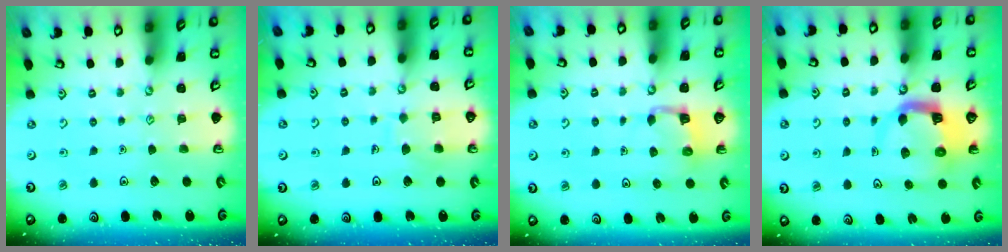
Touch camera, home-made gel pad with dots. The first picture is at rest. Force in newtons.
{"total": 7.3, "press": 7.3, "slide": 0.7}
{"total": 2.7, "press": 2.7, "slide": 0.4}
{"total": 6.4, "press": 6.4, "slide": 0.7}